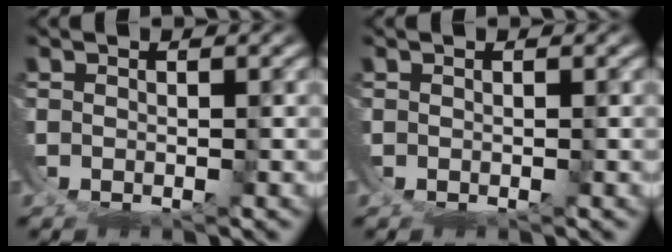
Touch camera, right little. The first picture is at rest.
{"total": 0.0}